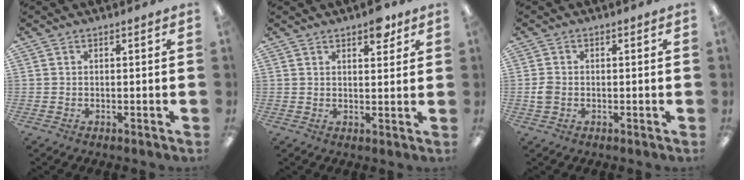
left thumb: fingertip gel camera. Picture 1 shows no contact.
{"total": 5.1, "force": [3.5, 2.1, 3.1], "torque": [-0.027, -0.018, 0.055]}
{"total": 2.6, "force": [-0.5, 2.0, 1.6], "torque": [-0.027, 0.005, -0.008]}